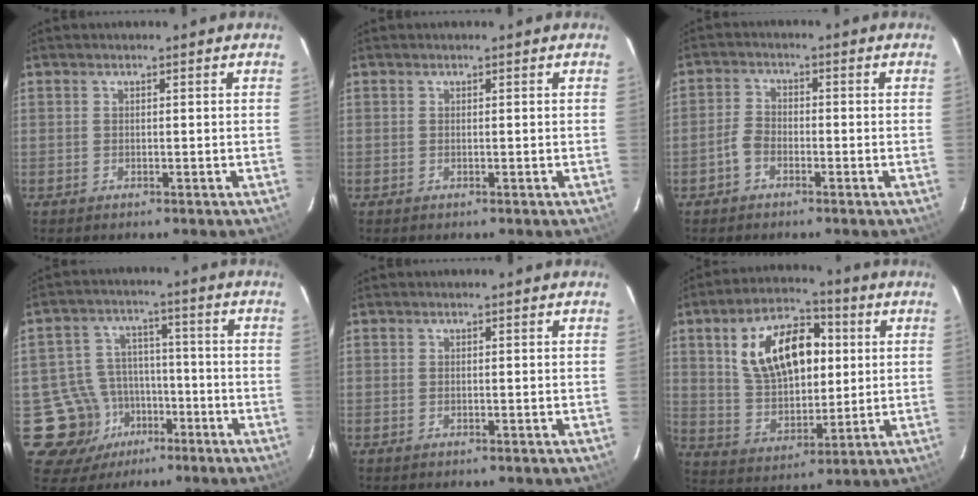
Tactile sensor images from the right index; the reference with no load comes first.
{"total": 0.0}
{"total": 3.1, "force": [-1.8, 1.9, 1.5], "torque": [-0.034, 0.012, -0.036]}
{"total": 11.0, "force": [-5.2, 9.6, 1.7], "torque": [-0.055, 0.032, -0.068]}
{"total": 0.0}
{"total": 16.6, "force": [4.4, 9.5, 12.9], "torque": [-0.233, 0.023, 0.088]}